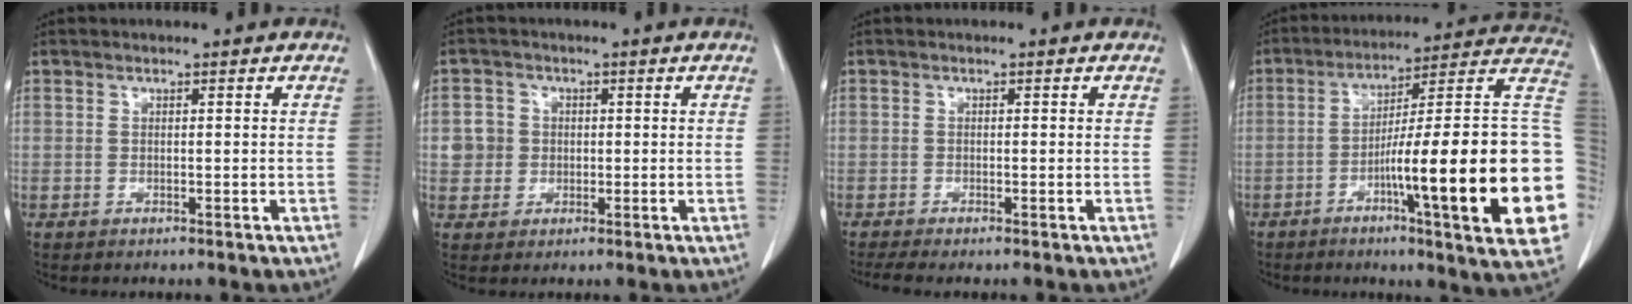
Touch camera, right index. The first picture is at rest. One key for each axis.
{"total": 3.7, "fx": 0.2, "fy": 3.7, "fz": 0.5, "tx": -0.003, "ty": 0.012, "tz": 0.008}
{"total": 2.1, "fx": -1.6, "fy": 0.0, "fz": 1.4, "tx": -0.028, "ty": -0.007, "tz": -0.033}
{"total": 26.6, "fx": -5.3, "fy": 1.5, "fz": 26.0, "tx": -0.264, "ty": 0.010, "tz": -0.081}